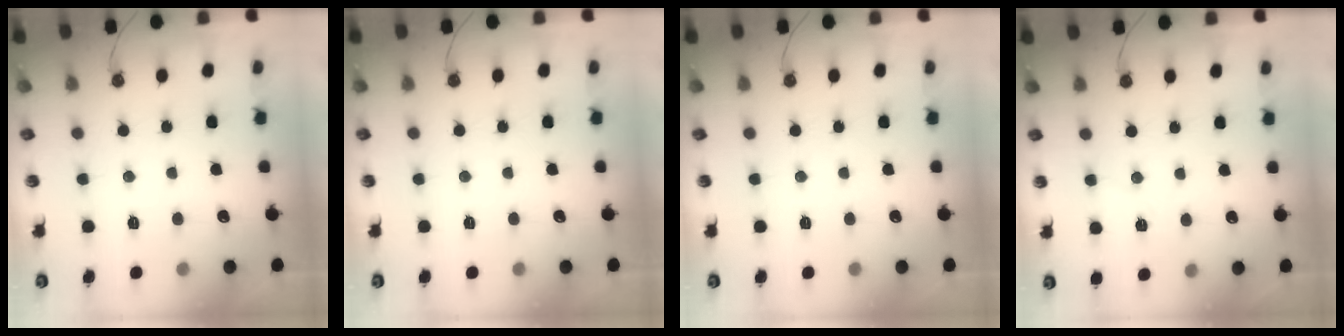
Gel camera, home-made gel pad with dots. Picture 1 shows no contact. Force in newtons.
{"total": 0.0}
{"total": 0.0}
{"total": 5.1, "press": 5.0, "slide": 1.1}